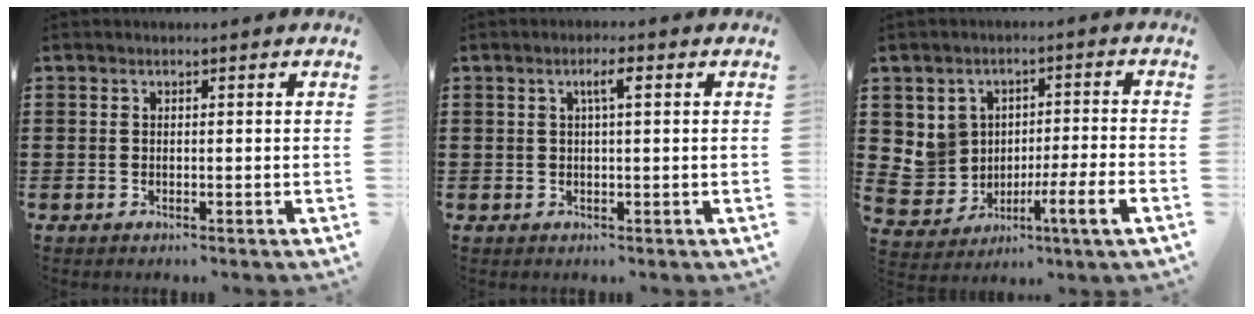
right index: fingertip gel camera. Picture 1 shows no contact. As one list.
[{"total": 2.5, "force": [0.8, 0.3, 2.4], "torque": [-0.048, 0.005, 0.011]}, {"total": 4.7, "force": [-1.3, 3.5, 2.8], "torque": [-0.080, -0.006, -0.028]}]